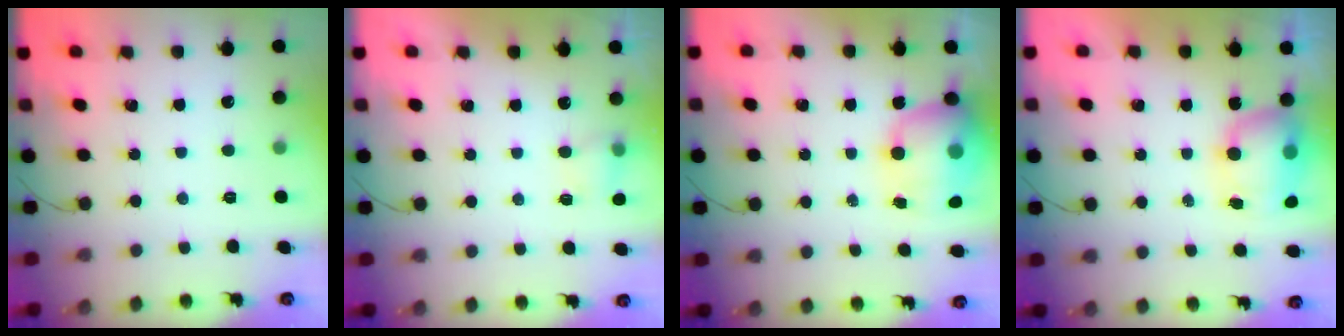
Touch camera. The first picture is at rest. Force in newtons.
{"total": 4.8, "press": 4.7, "slide": 1.2}
{"total": 13.8, "press": 13.4, "slide": 3.4}
{"total": 8.1, "press": 7.9, "slide": 1.9}